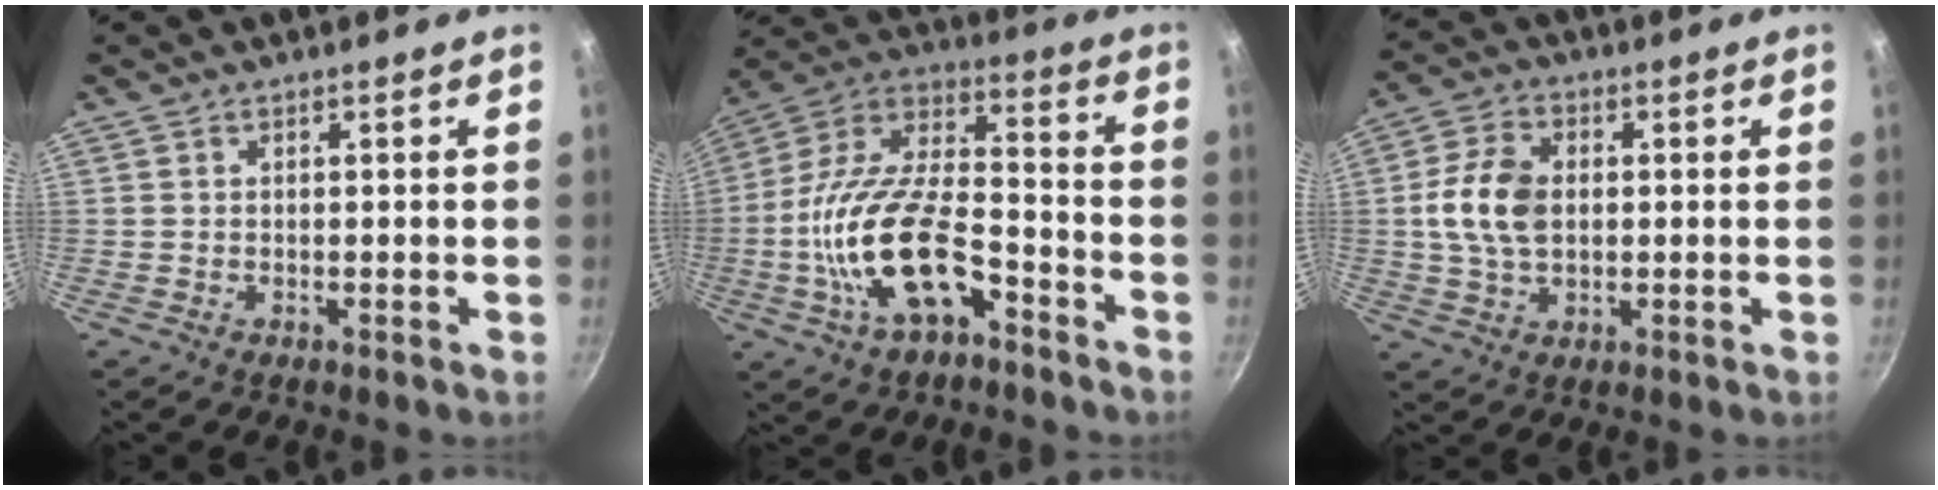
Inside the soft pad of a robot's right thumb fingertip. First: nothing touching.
{"total": 20.0, "force": [-7.7, 9.6, 15.8], "torque": [-0.285, 0.050, -0.152]}
{"total": 10.0, "force": [0.5, 6.6, 7.5], "torque": [-0.135, 0.013, 0.003]}